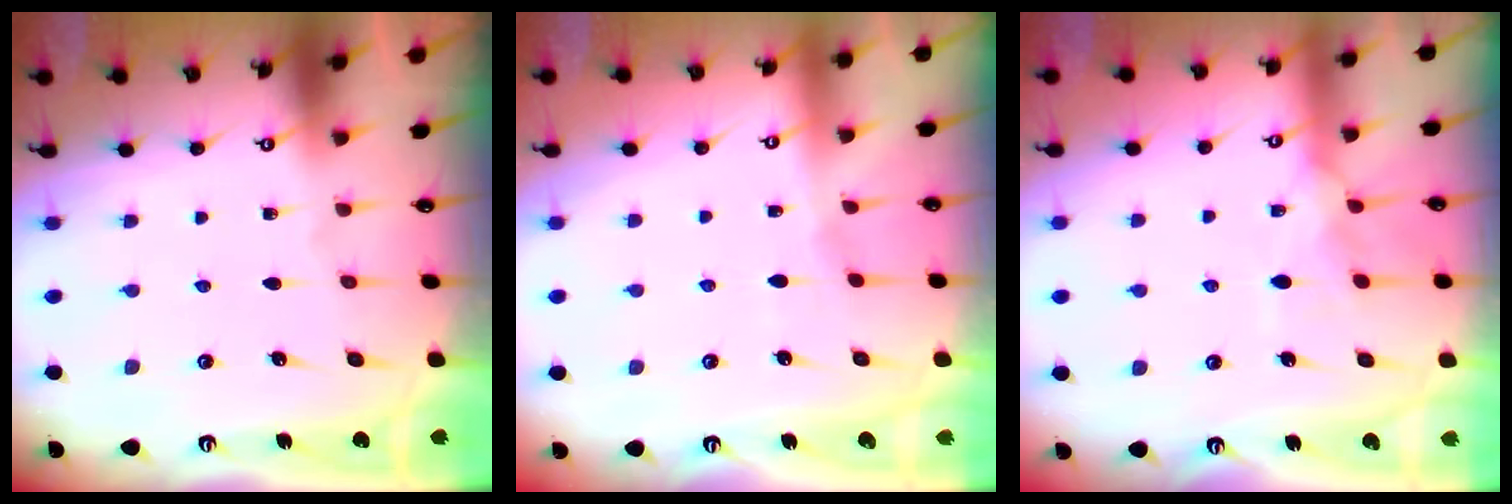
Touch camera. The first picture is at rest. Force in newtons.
{"total": 2.2, "press": 2.1, "slide": 0.4}
{"total": 10.8, "press": 10.7, "slide": 0.9}